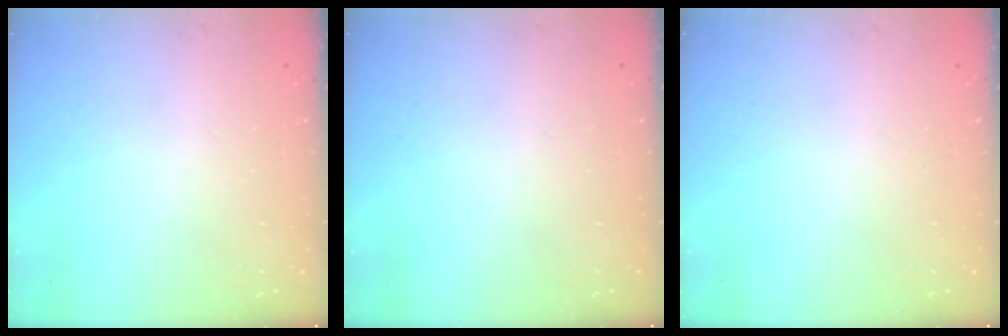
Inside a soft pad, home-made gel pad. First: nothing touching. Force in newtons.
{"total": 0.0}
{"total": 0.0}